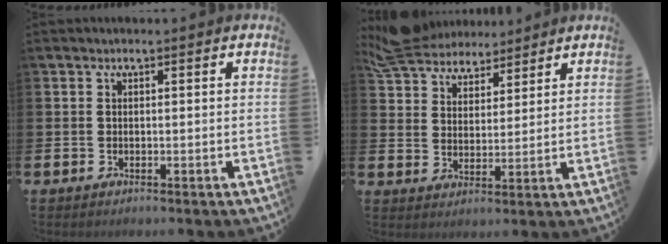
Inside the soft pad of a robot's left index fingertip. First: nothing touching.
{"total": 6.5, "force": [6.1, 2.2, 0.4], "torque": [-0.034, -0.027, 0.113]}